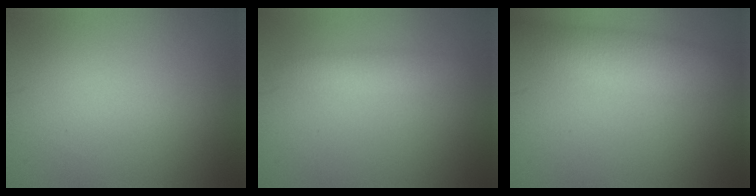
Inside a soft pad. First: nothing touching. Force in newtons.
{"total": 2.2, "press": 2.2, "slide": 0.1}
{"total": 5.3, "press": 5.3, "slide": 0.1}